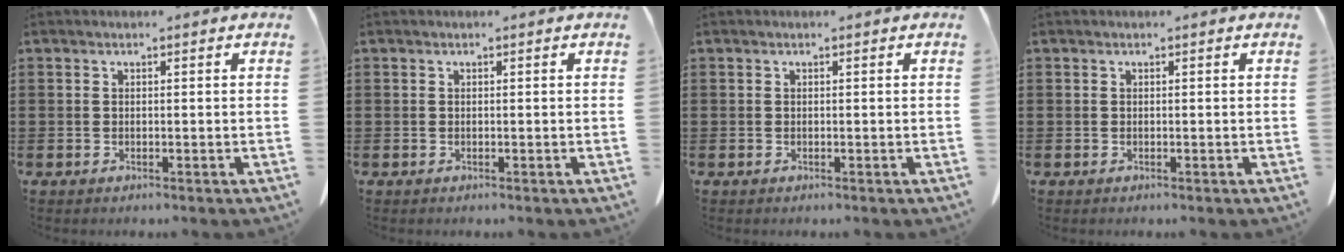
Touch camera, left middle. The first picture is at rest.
{"total": 0.0}
{"total": 0.0}
{"total": 0.0}